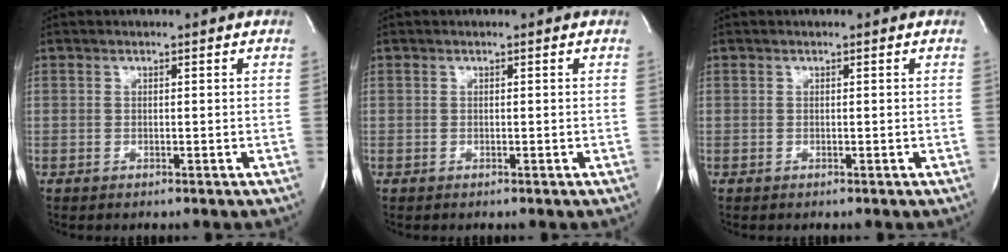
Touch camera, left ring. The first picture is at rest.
{"total": 0.0}
{"total": 0.0}